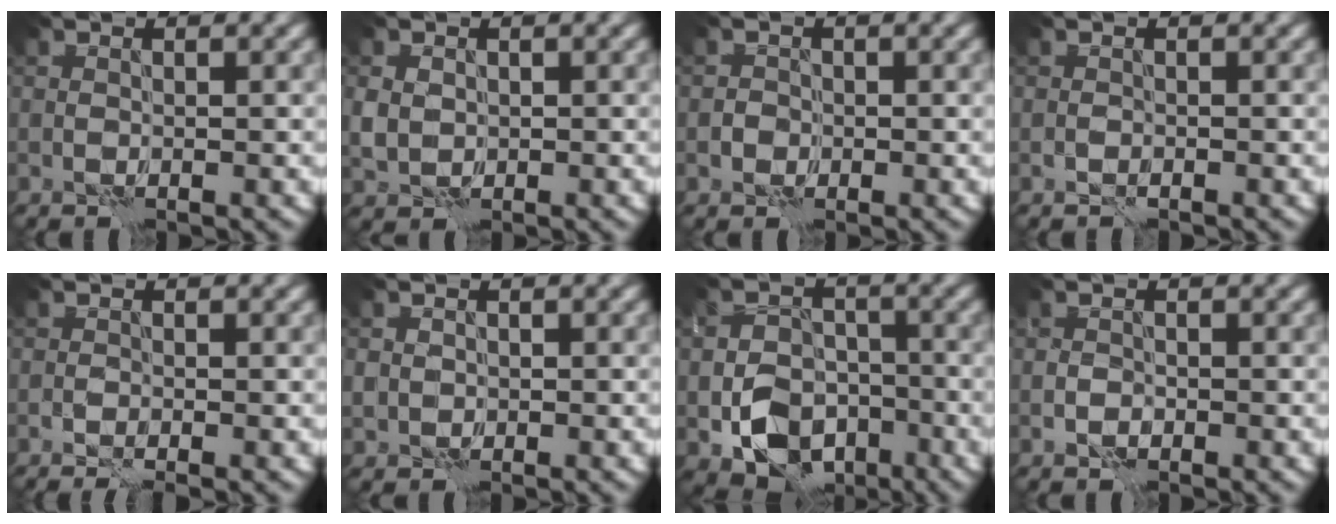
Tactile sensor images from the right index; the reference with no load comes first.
{"total": 1.8, "force": [0.3, 1.6, 0.9], "torque": [-0.021, -0.001, 0.005]}
{"total": 1.0, "force": [-0.3, 1.0, 0.1], "torque": [0.003, 0.000, -0.009]}
{"total": 0.6, "force": [-0.5, 0.2, 0.0], "torque": [0.001, 0.002, -0.010]}
{"total": 1.3, "force": [-1.0, 0.2, 0.9], "torque": [-0.019, -0.002, -0.017]}
{"total": 0.9, "force": [0.2, 0.9, 0.1], "torque": [0.001, -0.002, 0.004]}
{"total": 7.5, "force": [-3.6, 5.3, 3.9], "torque": [-0.053, -0.005, -0.061]}
{"total": 0.8, "force": [-0.4, 0.6, 0.4], "torque": [-0.006, 0.001, -0.010]}